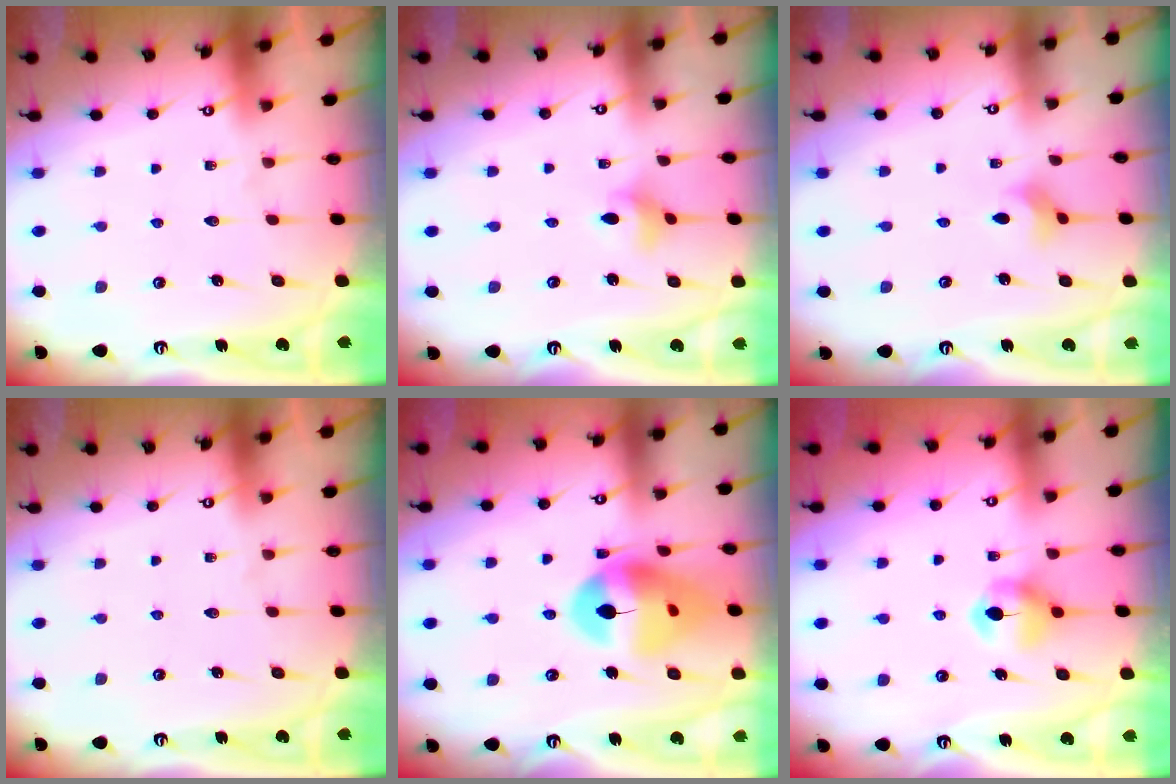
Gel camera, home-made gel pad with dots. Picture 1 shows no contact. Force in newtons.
{"total": 3.7, "press": 3.7, "slide": 0.5}
{"total": 2.5, "press": 2.4, "slide": 0.5}
{"total": 0.0}
{"total": 16.2, "press": 16.1, "slide": 1.8}
{"total": 6.5, "press": 6.5, "slide": 0.7}